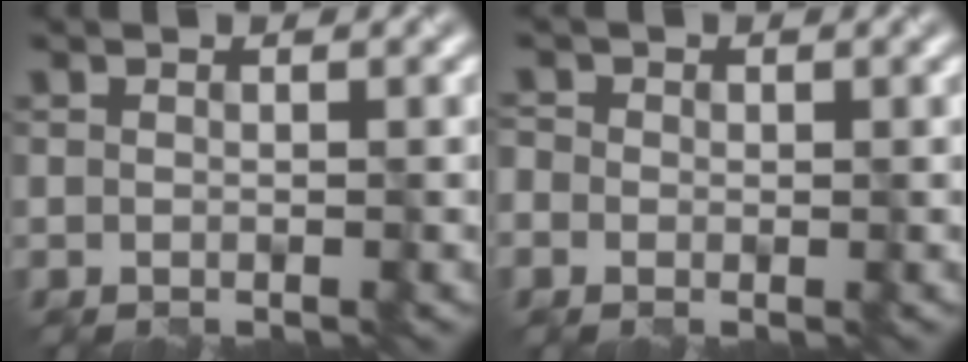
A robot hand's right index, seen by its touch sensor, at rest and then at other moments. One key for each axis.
{"total": 0.8, "fx": -0.5, "fy": 0.6, "fz": -0.2, "tx": -0.008, "ty": 0.002, "tz": -0.005}